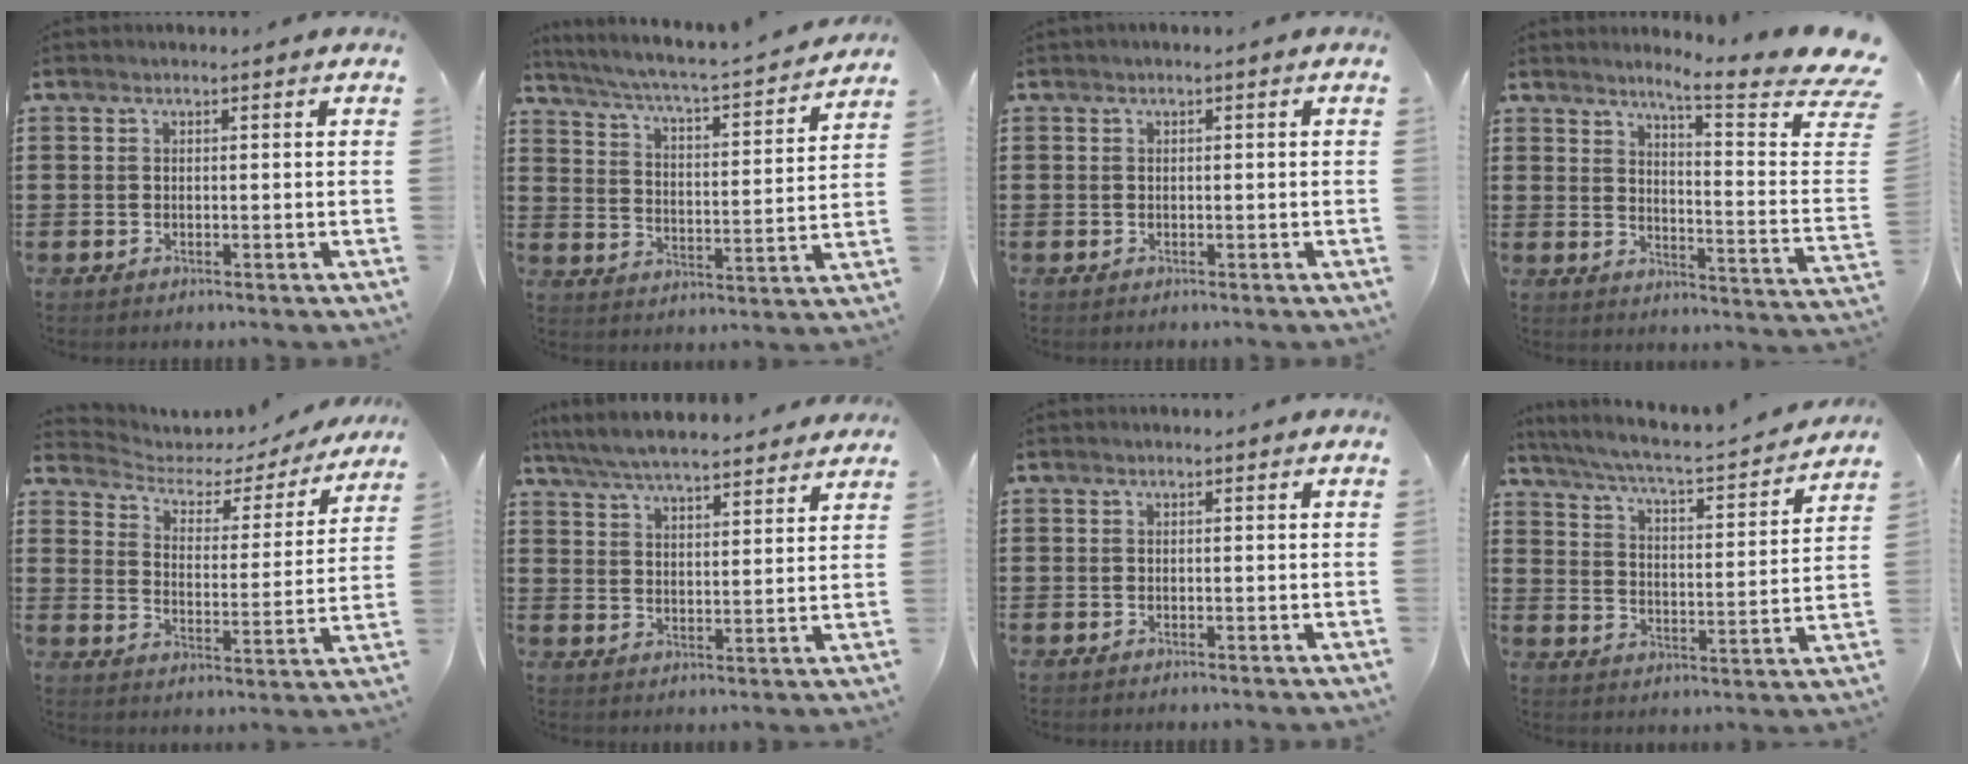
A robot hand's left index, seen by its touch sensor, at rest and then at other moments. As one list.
[{"total": 3.6, "force": [3.2, -0.4, 1.5], "torque": [-0.051, -0.039, 0.042]}, {"total": 0.0}, {"total": 6.4, "force": [5.1, -0.7, 3.8], "torque": [-0.073, -0.051, 0.074]}, {"total": 3.0, "force": [2.5, 1.4, 1.0], "torque": [-0.040, -0.021, 0.031]}, {"total": 6.0, "force": [5.8, 0.4, 1.6], "torque": [-0.055, -0.028, 0.102]}, {"total": 0.0}, {"total": 4.1, "force": [3.8, -0.2, 1.6], "torque": [-0.055, -0.037, 0.052]}]